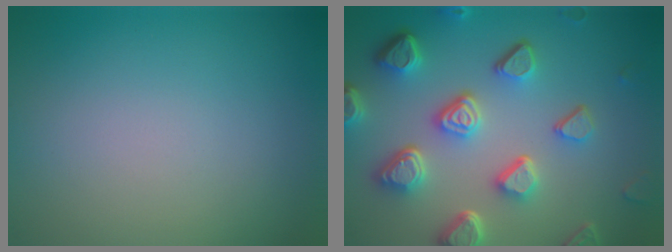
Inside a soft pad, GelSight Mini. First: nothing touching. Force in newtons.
{"total": 7.4, "press": 5.6, "slide": 4.8}